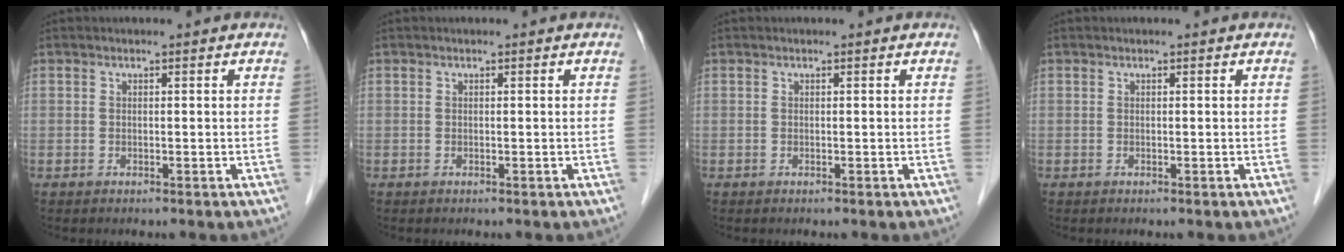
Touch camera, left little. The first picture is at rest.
{"total": 0.0}
{"total": 0.0}
{"total": 0.0}